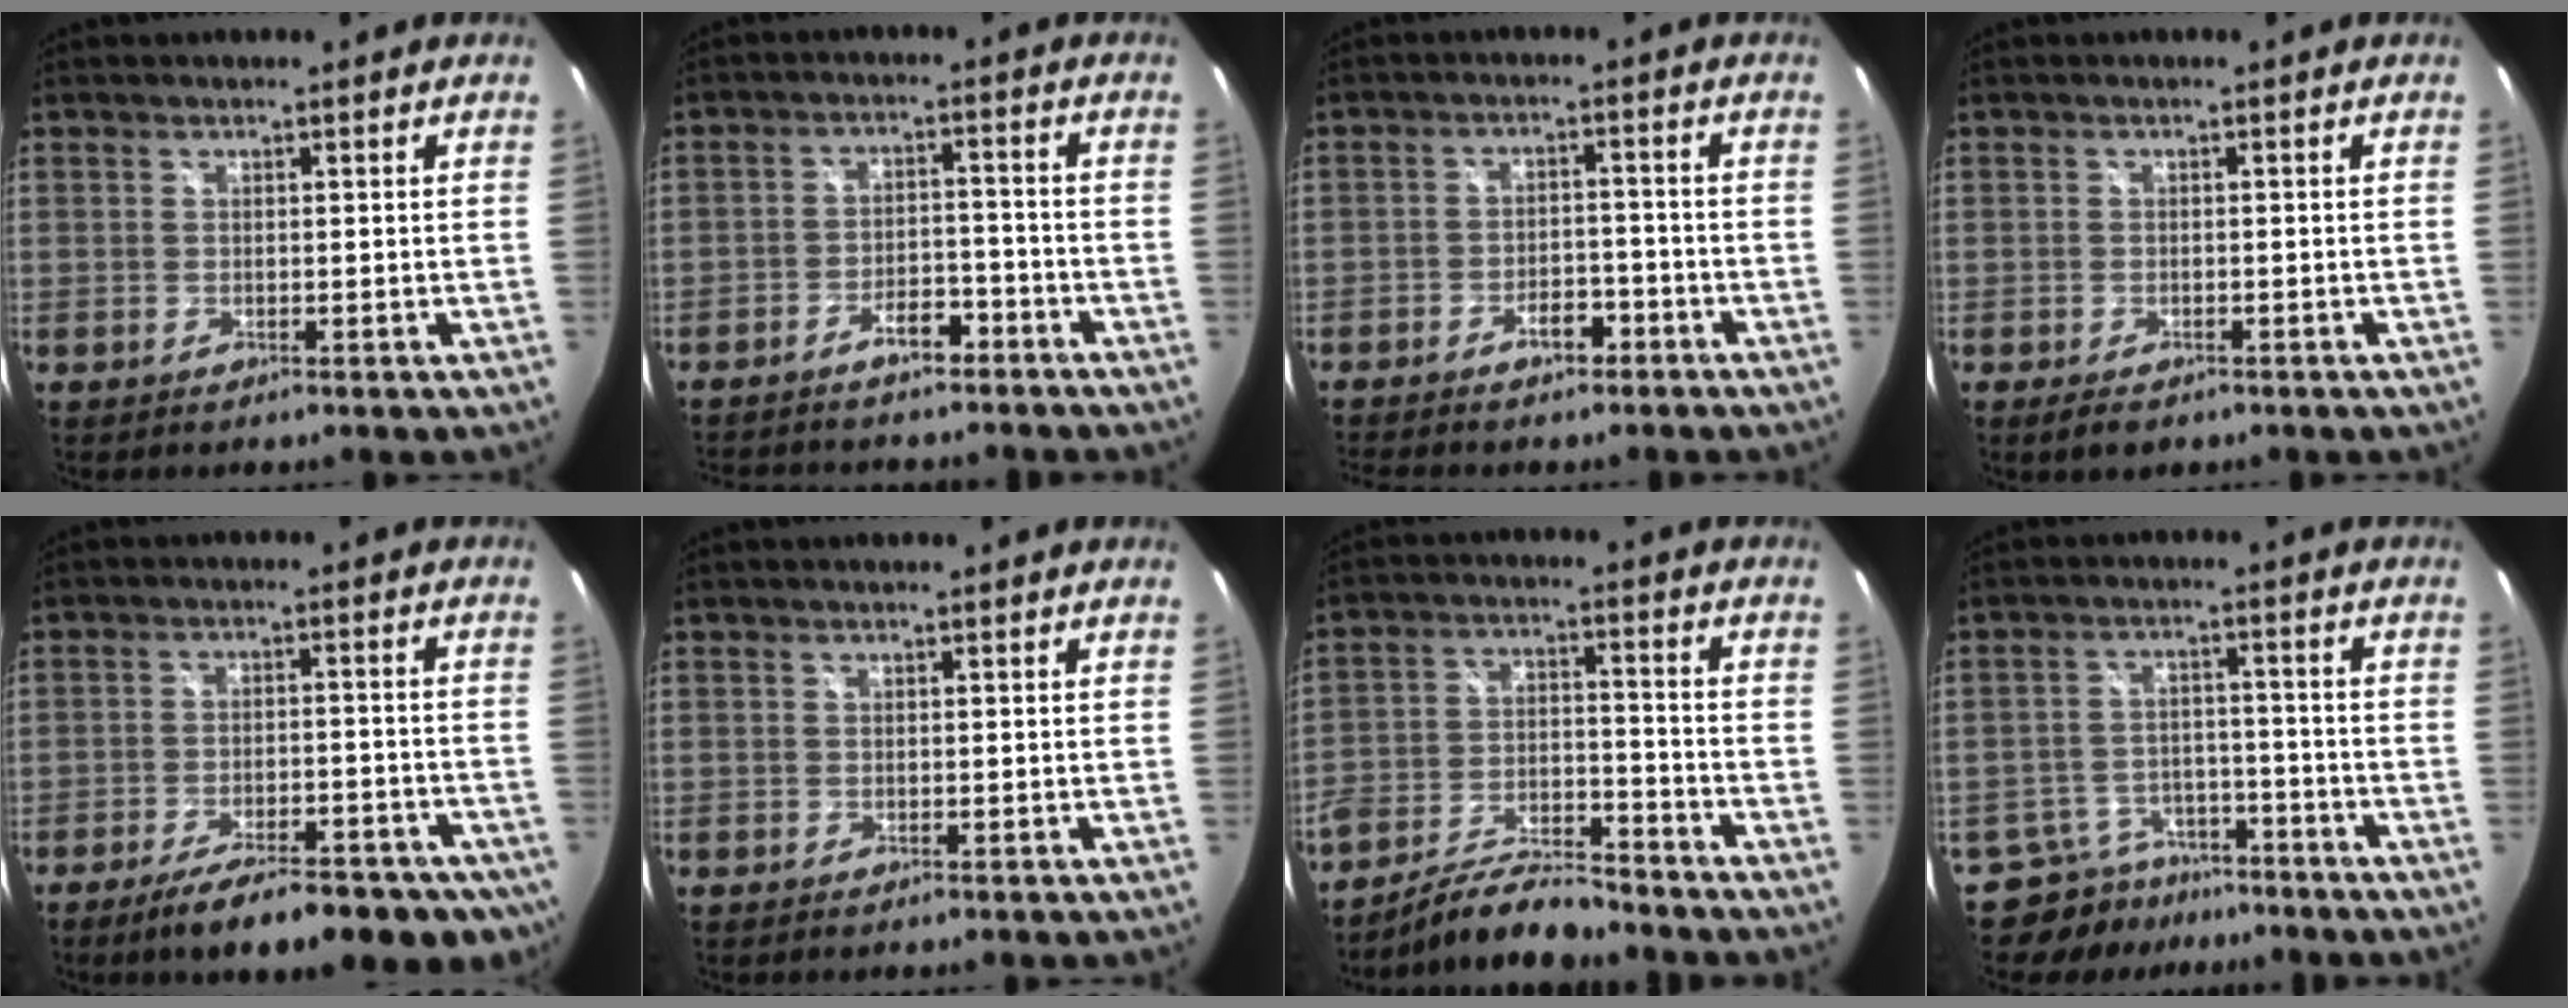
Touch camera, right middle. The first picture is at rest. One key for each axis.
{"total": 8.9, "fx": -7.3, "fy": 3.4, "fz": 3.7, "tx": -0.085, "ty": 0.018, "tz": -0.104}
{"total": 6.2, "fx": -4.8, "fy": 2.9, "fz": 2.7, "tx": -0.063, "ty": 0.012, "tz": -0.068}
{"total": 2.8, "fx": -1.8, "fy": 1.6, "fz": 1.4, "tx": -0.029, "ty": -0.009, "tz": -0.027}
{"total": 16.5, "fx": -11.8, "fy": 5.4, "fz": 10.2, "tx": -0.169, "ty": -0.031, "tz": -0.160}
{"total": 0.0}
{"total": 10.7, "fx": -9.5, "fy": 2.3, "fz": 4.4, "tx": -0.094, "ty": -0.002, "tz": -0.168}
{"total": 9.1, "fx": -7.8, "fy": 4.7, "fz": 0.9, "tx": -0.035, "ty": 0.020, "tz": -0.112}